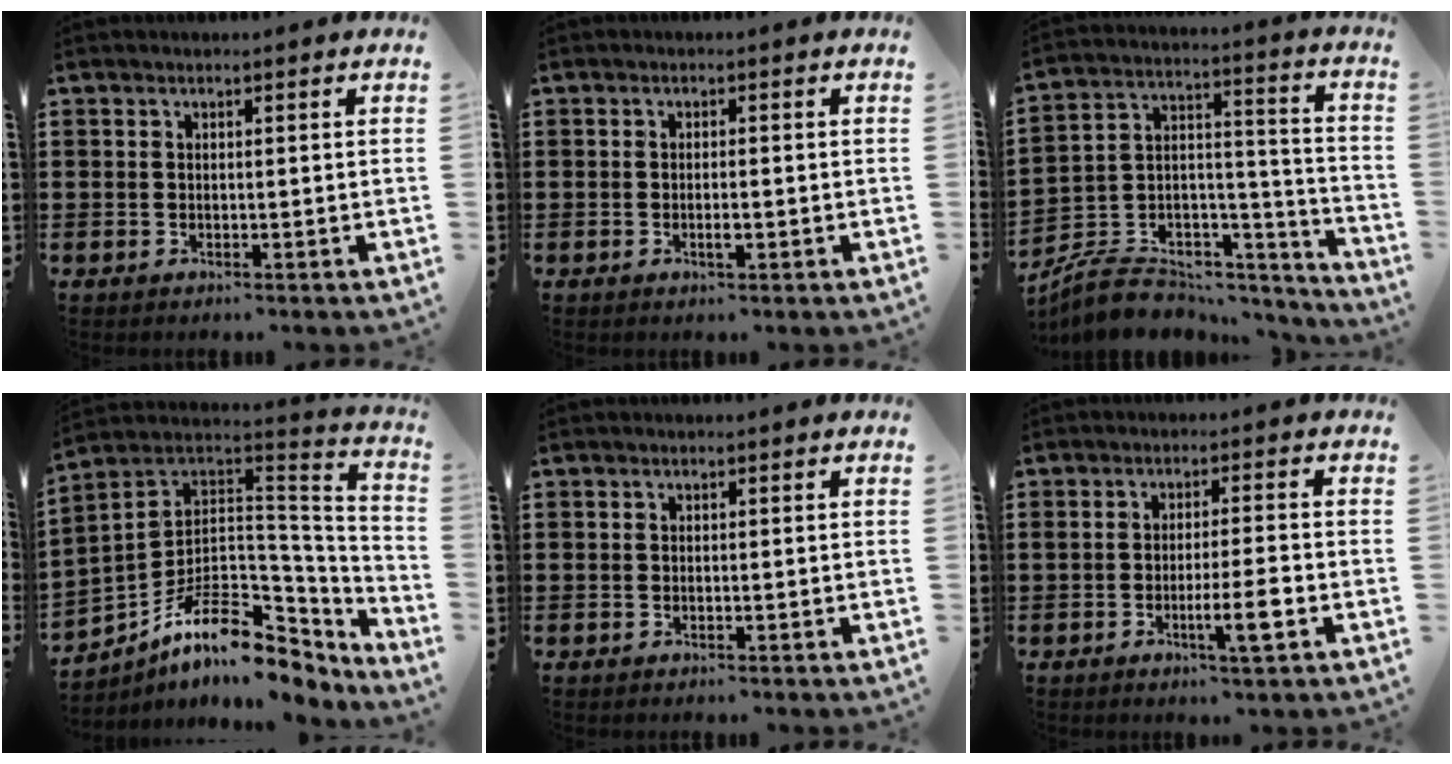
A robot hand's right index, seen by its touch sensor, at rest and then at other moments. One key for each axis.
{"total": 1.6, "fx": -0.5, "fy": 0.4, "fz": 1.5, "tx": -0.035, "ty": -0.005, "tz": -0.011}
{"total": 6.2, "fx": -4.9, "fy": 3.6, "fz": 1.3, "tx": -0.034, "ty": -0.001, "tz": -0.090}
{"total": 12.5, "fx": -6.5, "fy": 7.0, "fz": 8.0, "tx": -0.150, "ty": 0.003, "tz": -0.112}
{"total": 0.0}
{"total": 5.9, "fx": -2.2, "fy": 0.6, "fz": 5.4, "tx": -0.093, "ty": -0.009, "tz": -0.039}